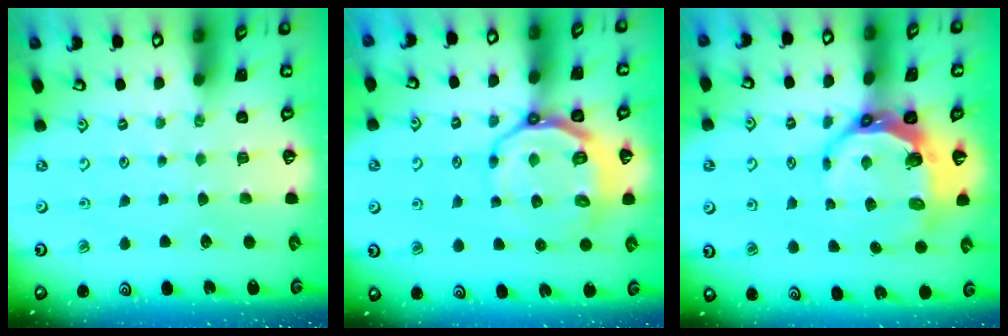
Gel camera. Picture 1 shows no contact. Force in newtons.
{"total": 10.7, "press": 10.2, "slide": 3.4}
{"total": 9.7, "press": 8.4, "slide": 4.8}